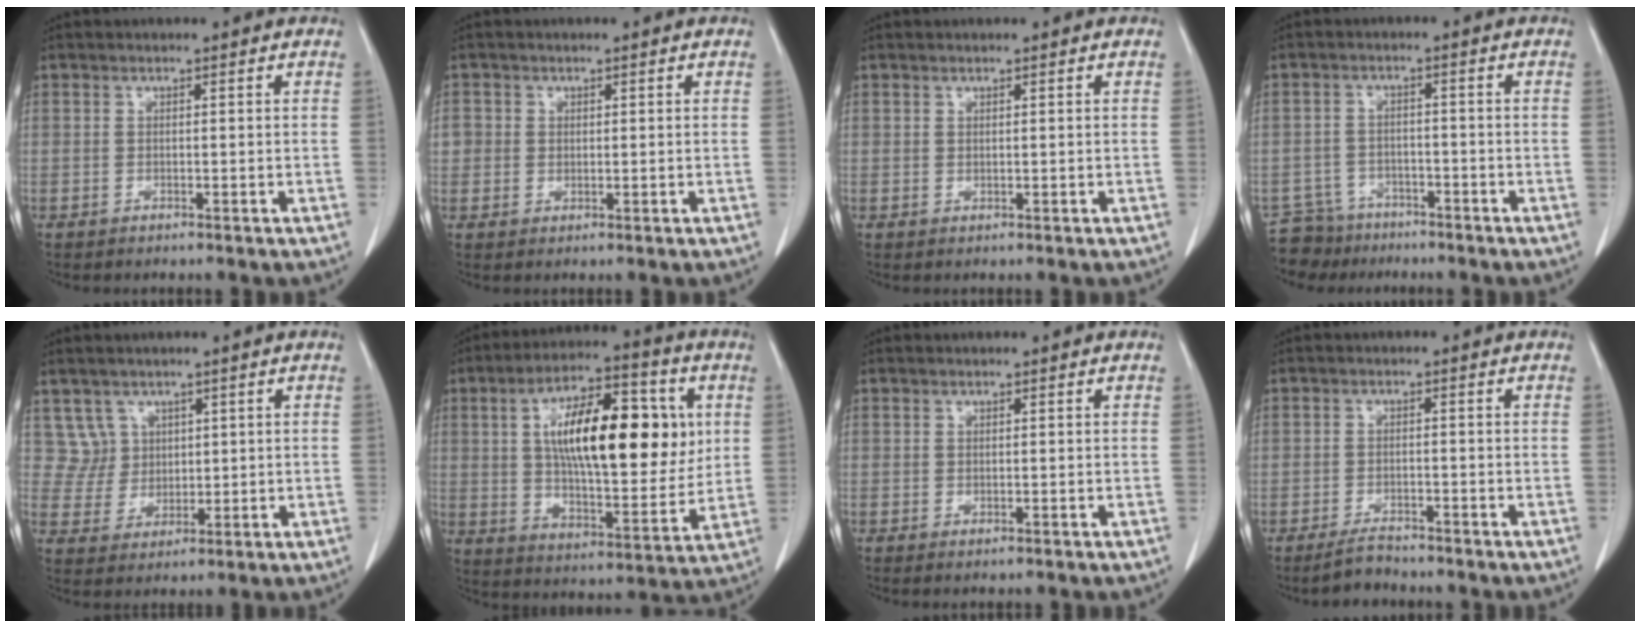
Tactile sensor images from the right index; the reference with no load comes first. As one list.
[{"total": 3.9, "force": [0.5, 3.7, 1.1], "torque": [-0.025, 0.009, 0.011]}, {"total": 0.0}, {"total": 6.2, "force": [-5.0, 3.5, -0.6], "torque": [0.015, 0.009, -0.087]}, {"total": 4.9, "force": [2.4, 4.3, -0.2], "torque": [0.010, 0.005, 0.053]}, {"total": 21.0, "force": [4.5, 7.6, 19.0], "torque": [-0.318, 0.022, 0.071]}, {"total": 0.8, "force": [-0.2, 0.3, 0.7], "torque": [-0.015, -0.004, -0.001]}, {"total": 3.1, "force": [-2.8, 0.9, 1.0], "torque": [-0.022, -0.004, -0.048]}]